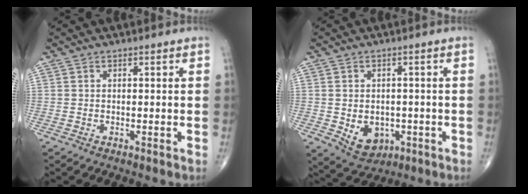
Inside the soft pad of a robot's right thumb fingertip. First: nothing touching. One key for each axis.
{"total": 7.2, "fx": -1.7, "fy": 5.5, "fz": 4.4, "tx": -0.046, "ty": 0.003, "tz": -0.009}